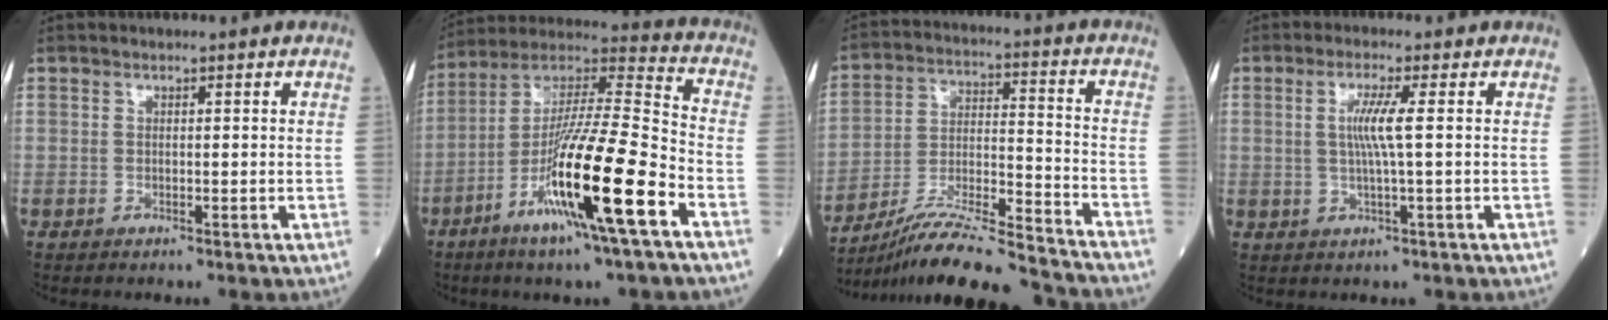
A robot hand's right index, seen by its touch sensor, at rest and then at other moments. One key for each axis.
{"total": 19.2, "fx": -8.1, "fy": 0.2, "fz": 17.4, "tx": -0.335, "ty": -0.028, "tz": -0.152}
{"total": 19.9, "fx": -18.1, "fy": 0.4, "fz": 8.2, "tx": -0.151, "ty": -0.010, "tz": -0.299}
{"total": 4.4, "fx": 0.5, "fy": -0.7, "fz": 4.3, "tx": -0.087, "ty": -0.002, "tz": 0.010}